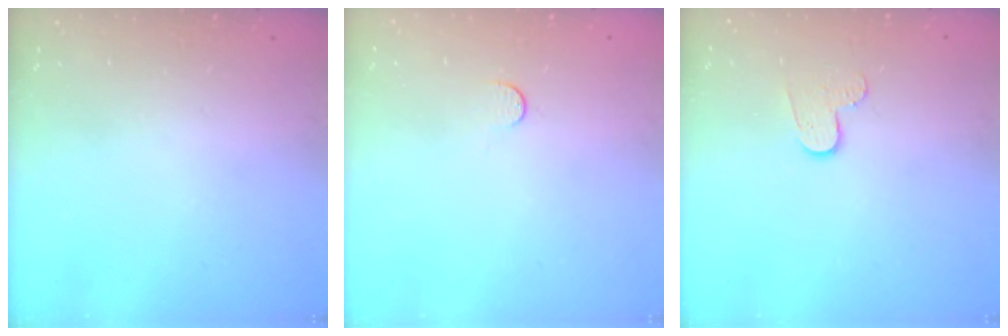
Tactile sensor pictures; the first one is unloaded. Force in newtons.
{"total": 3.3, "press": 3.2, "slide": 0.3}
{"total": 6.2, "press": 6.1, "slide": 0.5}